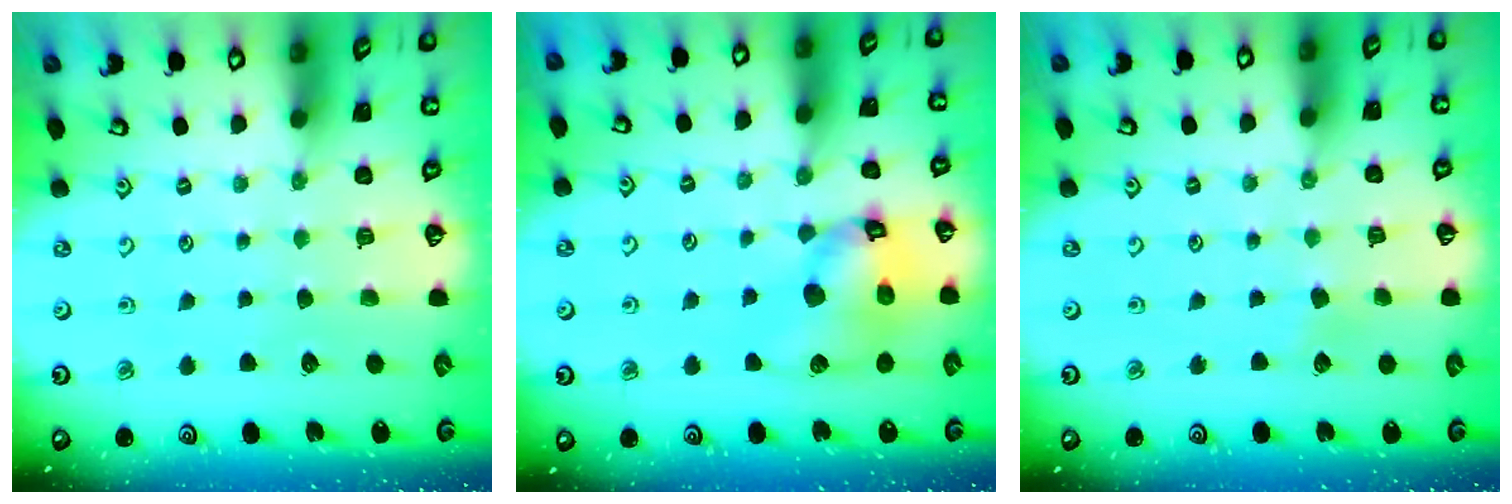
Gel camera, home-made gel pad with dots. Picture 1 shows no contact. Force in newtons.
{"total": 14.4, "press": 14.3, "slide": 1.8}
{"total": 2.9, "press": 2.9, "slide": 0.3}